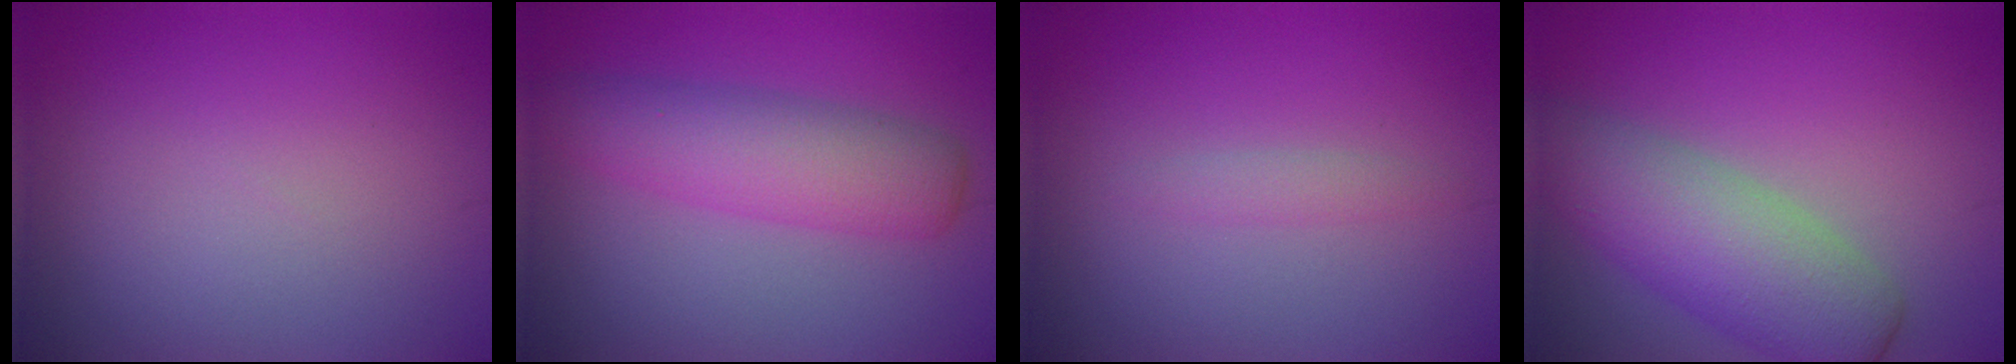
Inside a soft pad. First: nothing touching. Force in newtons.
{"total": 5.7, "press": 5.7, "slide": 0.3}
{"total": 1.2, "press": 1.2, "slide": 0.0}
{"total": 6.9, "press": 6.9, "slide": 0.3}